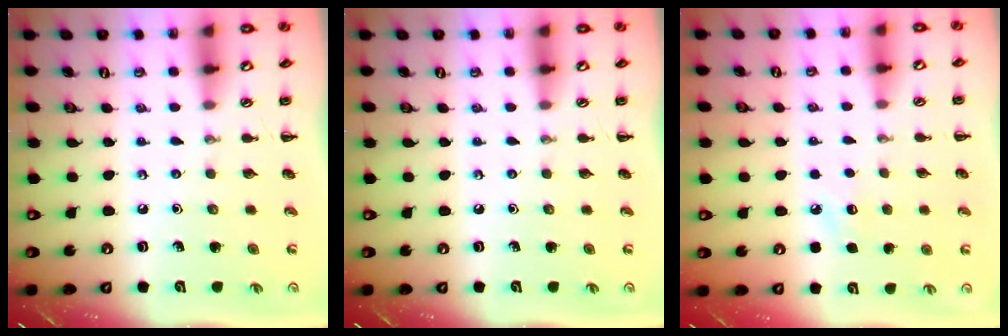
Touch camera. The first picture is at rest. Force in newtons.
{"total": 0.0}
{"total": 5.6, "press": 5.5, "slide": 1.4}